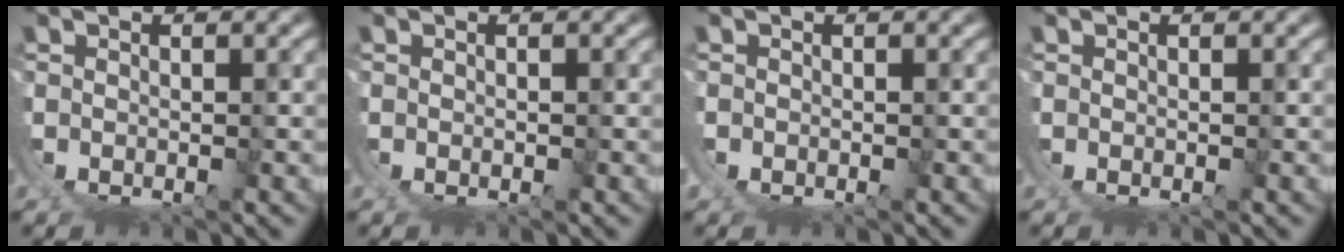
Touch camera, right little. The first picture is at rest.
{"total": 0.0}
{"total": 1.1, "force": [0.2, 1.1, 0.2], "torque": [-0.014, 0.001, 0.000]}
{"total": 0.0}